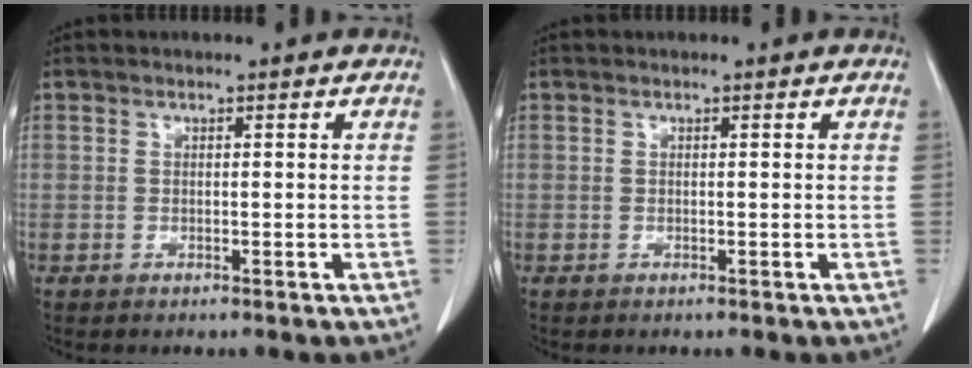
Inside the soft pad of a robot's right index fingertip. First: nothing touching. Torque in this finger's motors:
{"motor_torque": [0.00, 0.00, 0.00, 0.00]}